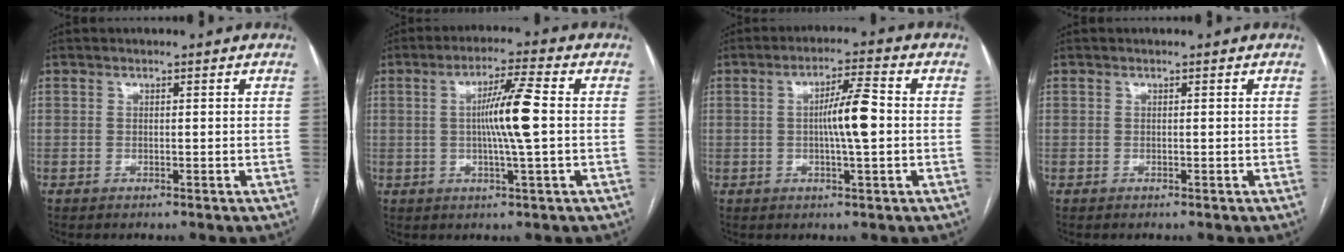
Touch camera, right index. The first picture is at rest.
{"total": 8.0, "force": [0.2, -0.6, 8.0], "torque": [-0.142, 0.000, 0.001]}
{"total": 6.7, "force": [-0.2, 0.4, 6.6], "torque": [-0.117, 0.007, -0.005]}
{"total": 0.0}